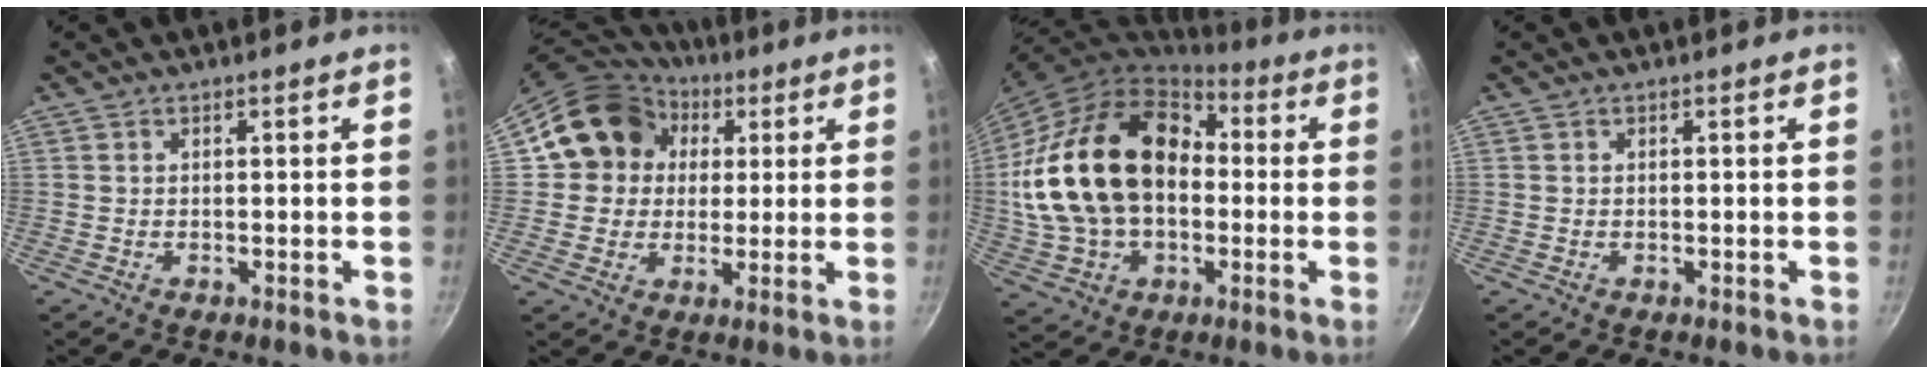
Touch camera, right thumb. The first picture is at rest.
{"total": 14.8, "force": [3.4, 13.1, 6.0], "torque": [-0.077, 0.023, 0.044]}
{"total": 26.1, "force": [1.0, 18.1, 18.8], "torque": [-0.348, 0.047, 0.025]}
{"total": 0.0}